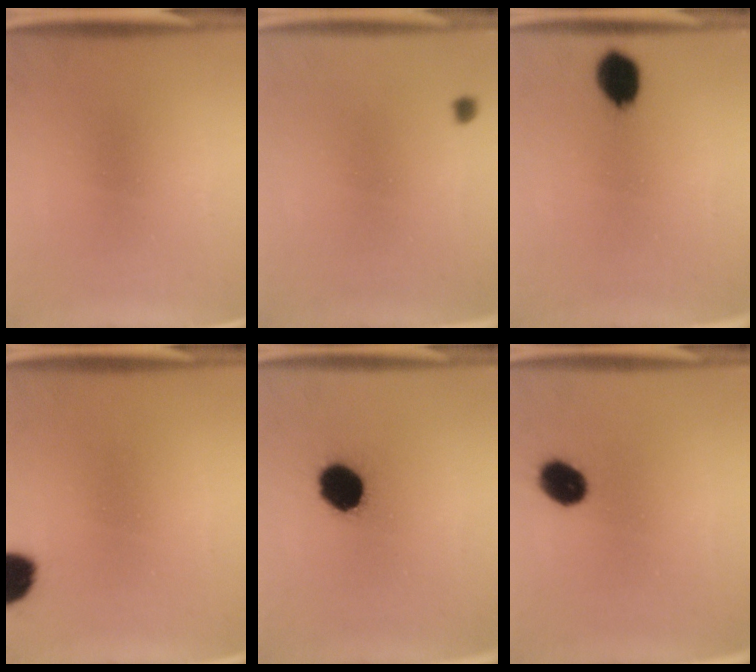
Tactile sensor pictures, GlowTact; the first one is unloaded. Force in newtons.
{"total": 1.0}
{"total": 7.5}
{"total": 7.6}
{"total": 10.7}
{"total": 7.2}